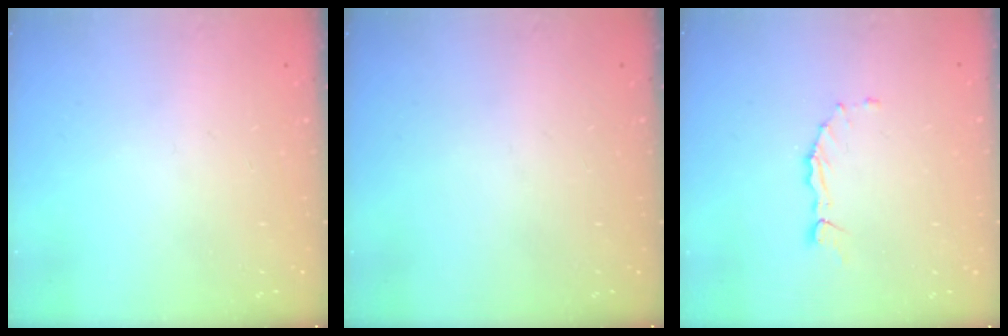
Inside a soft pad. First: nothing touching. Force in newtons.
{"total": 0.0}
{"total": 2.1, "press": 2.0, "slide": 0.3}